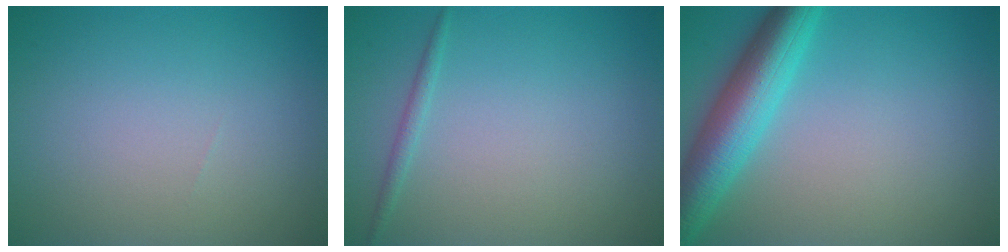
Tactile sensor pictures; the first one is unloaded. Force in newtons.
{"total": 0.9, "press": 0.9, "slide": 0.1}
{"total": 6.5, "press": 6.5, "slide": 0.1}